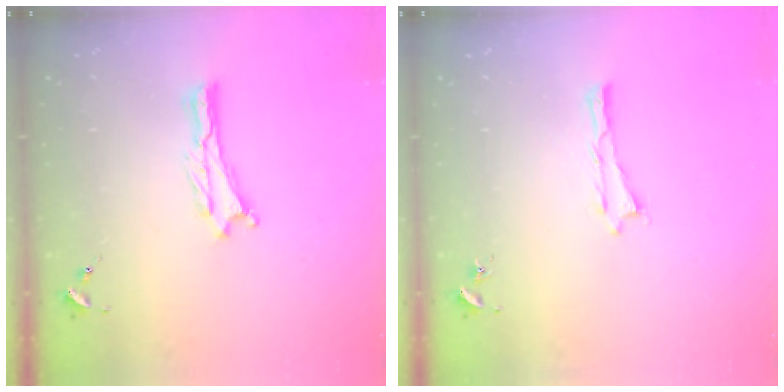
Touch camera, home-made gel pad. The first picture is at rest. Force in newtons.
{"total": 0.0}